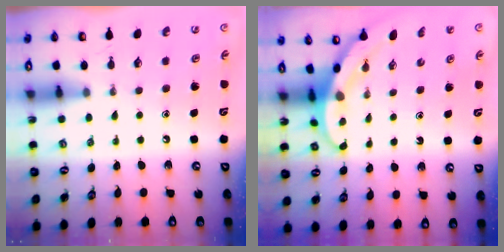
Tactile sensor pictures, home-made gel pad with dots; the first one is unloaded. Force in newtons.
{"total": 3.0, "press": 3.0, "slide": 0.1}